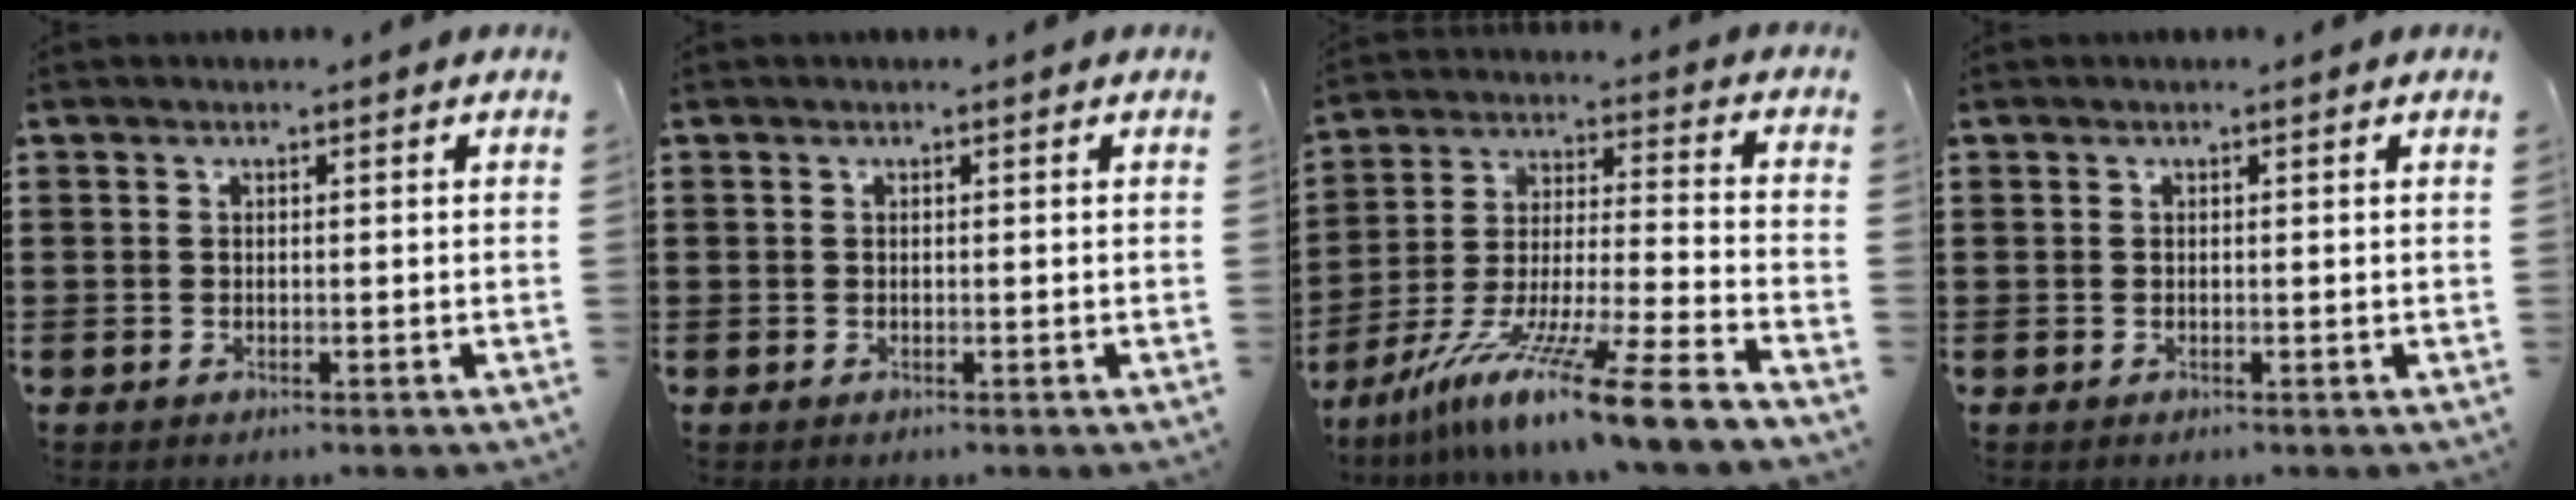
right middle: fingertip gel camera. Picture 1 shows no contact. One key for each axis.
{"total": 0.0}
{"total": 13.8, "fx": -10.9, "fy": -0.9, "fz": 8.4, "tx": -0.151, "ty": 0.012, "tz": -0.205}
{"total": 0.0}